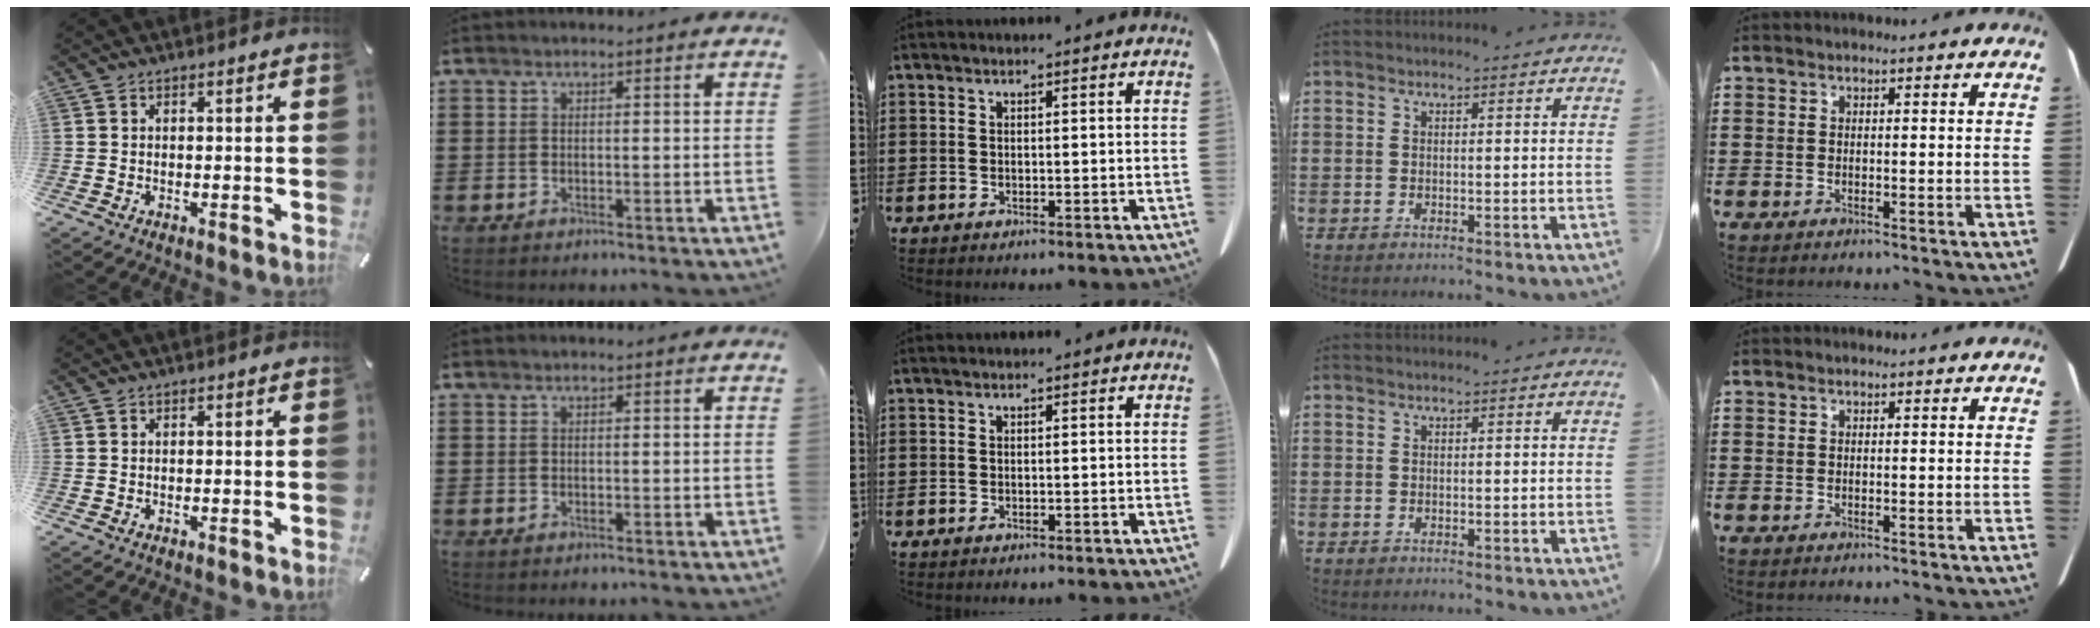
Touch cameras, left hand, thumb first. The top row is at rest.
{}